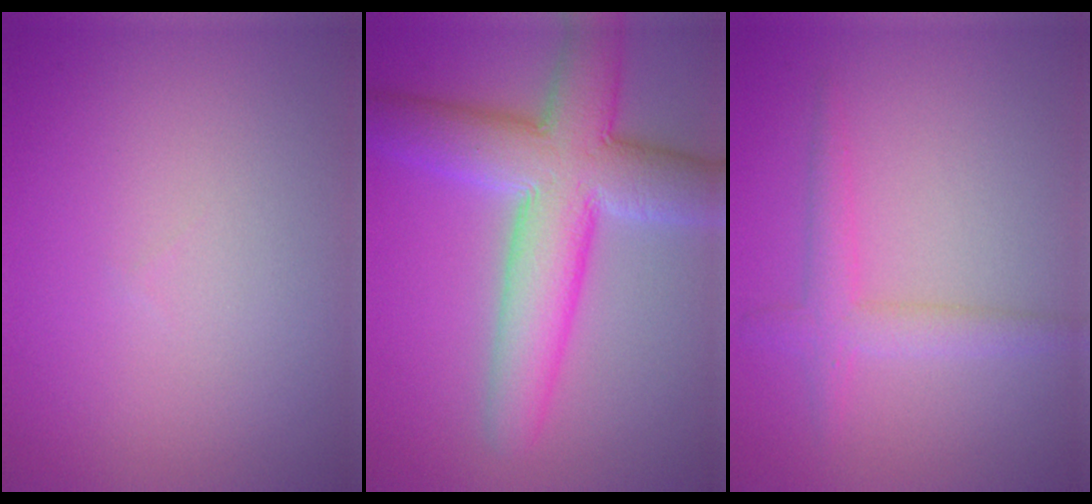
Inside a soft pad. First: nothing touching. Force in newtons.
{"total": 9.6, "press": 9.6, "slide": 0.6}
{"total": 2.0, "press": 2.0, "slide": 0.1}